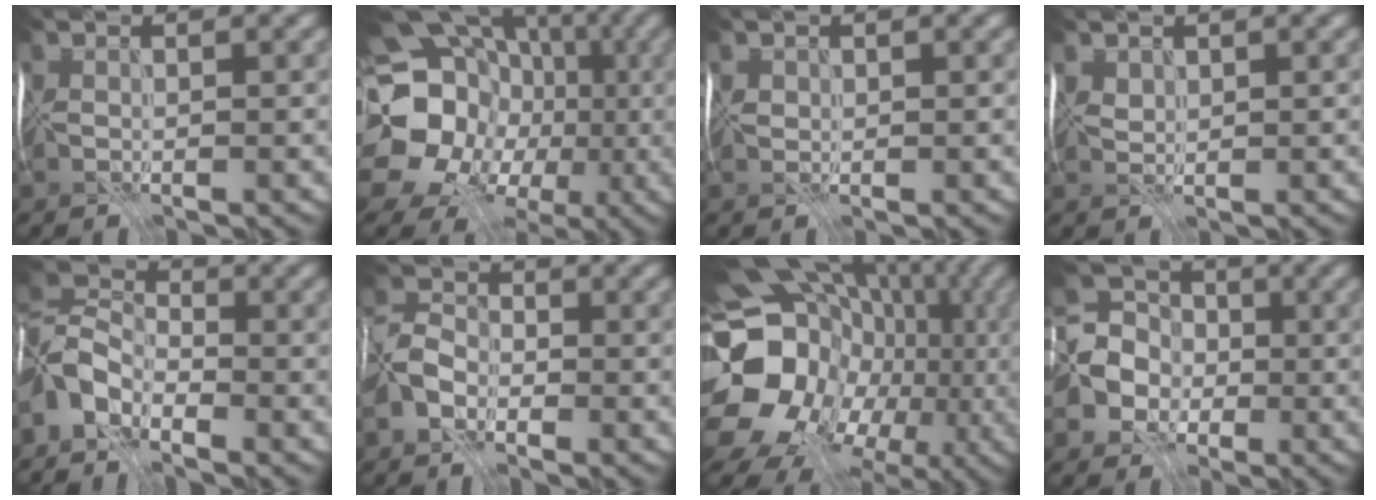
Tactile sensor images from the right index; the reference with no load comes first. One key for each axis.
{"total": 18.6, "fx": 0.0, "fy": 16.5, "fz": 8.5, "tx": -0.146, "ty": 0.006, "tz": -0.005}
{"total": 0.7, "fx": 0.4, "fy": 0.5, "fz": -0.3, "tx": 0.008, "ty": 0.002, "tz": 0.011}
{"total": 1.3, "fx": 1.2, "fy": 0.3, "fz": -0.2, "tx": 0.000, "ty": 0.005, "tz": 0.029}
{"total": 4.4, "fx": -3.2, "fy": 2.2, "fz": 2.0, "tx": -0.042, "ty": 0.011, "tz": -0.079}
{"total": 1.8, "fx": -1.5, "fy": 0.8, "fz": 0.0, "tx": 0.001, "ty": 0.010, "tz": -0.036}
{"total": 17.7, "fx": -3.3, "fy": 15.0, "fz": 8.8, "tx": -0.123, "ty": -0.019, "tz": -0.046}
{"total": 4.8, "fx": -1.1, "fy": 4.4, "fz": 1.5, "tx": -0.023, "ty": 0.004, "tz": -0.035}